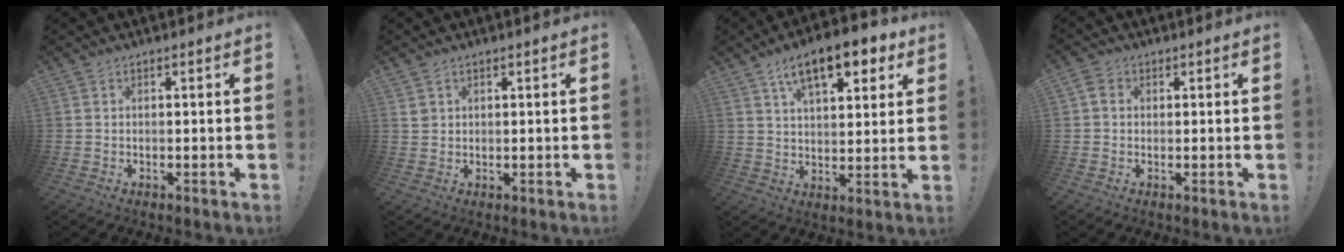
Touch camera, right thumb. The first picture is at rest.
{"total": 2.2, "force": [1.3, 1.7, 0.5], "torque": [0.005, -0.007, 0.024]}
{"total": 14.1, "force": [7.7, 5.8, 10.3], "torque": [-0.152, -0.031, 0.127]}
{"total": 3.4, "force": [0.8, 2.8, 1.8], "torque": [-0.031, 0.007, 0.017]}